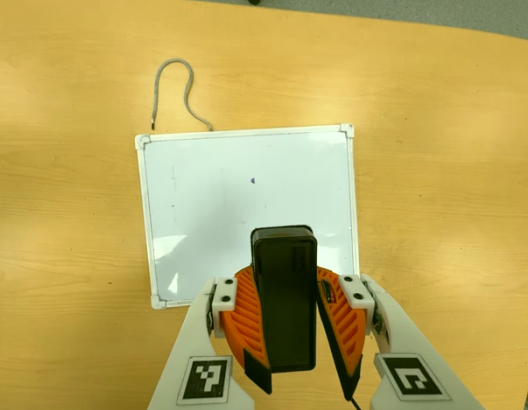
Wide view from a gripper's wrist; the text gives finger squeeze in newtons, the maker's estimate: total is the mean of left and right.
{"total": 10.5, "left": 11.0, "right": 10.1}